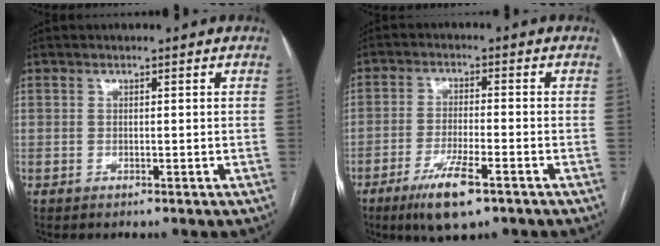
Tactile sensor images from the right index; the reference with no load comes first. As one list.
[{"total": 8.2, "force": [-4.9, 1.4, 6.4], "torque": [-0.122, -0.015, -0.082]}]